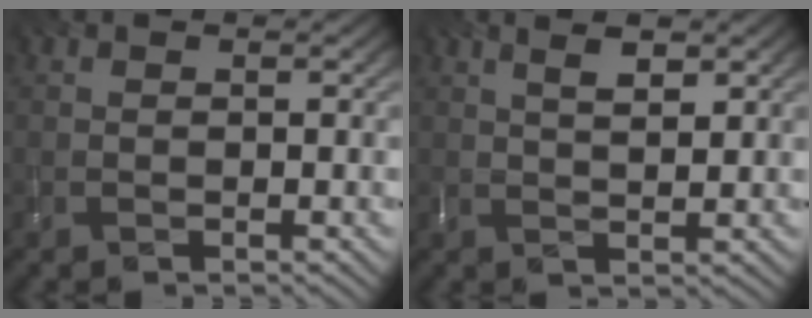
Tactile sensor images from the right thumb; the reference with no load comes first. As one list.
[{"total": 3.0, "force": [1.6, 0.5, 2.6], "torque": [-0.042, 0.000, 0.029]}]